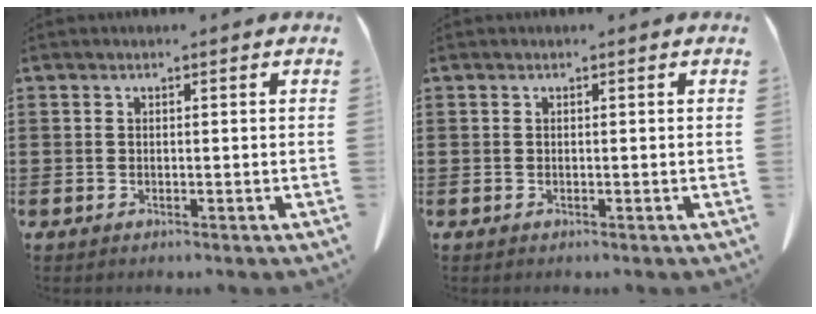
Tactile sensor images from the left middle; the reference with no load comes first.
{"total": 0.0}